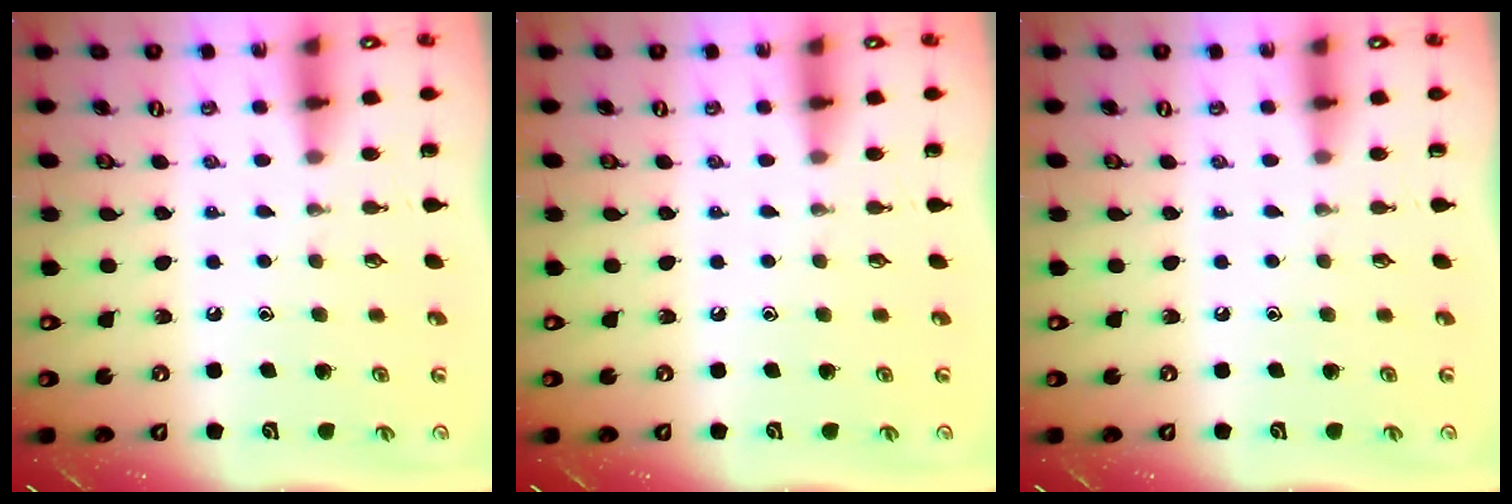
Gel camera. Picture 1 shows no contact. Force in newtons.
{"total": 0.0}
{"total": 0.0}